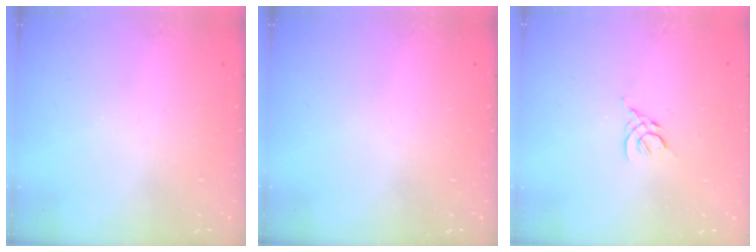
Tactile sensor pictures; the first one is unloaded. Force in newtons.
{"total": 0.0}
{"total": 2.5, "press": 2.4, "slide": 0.7}